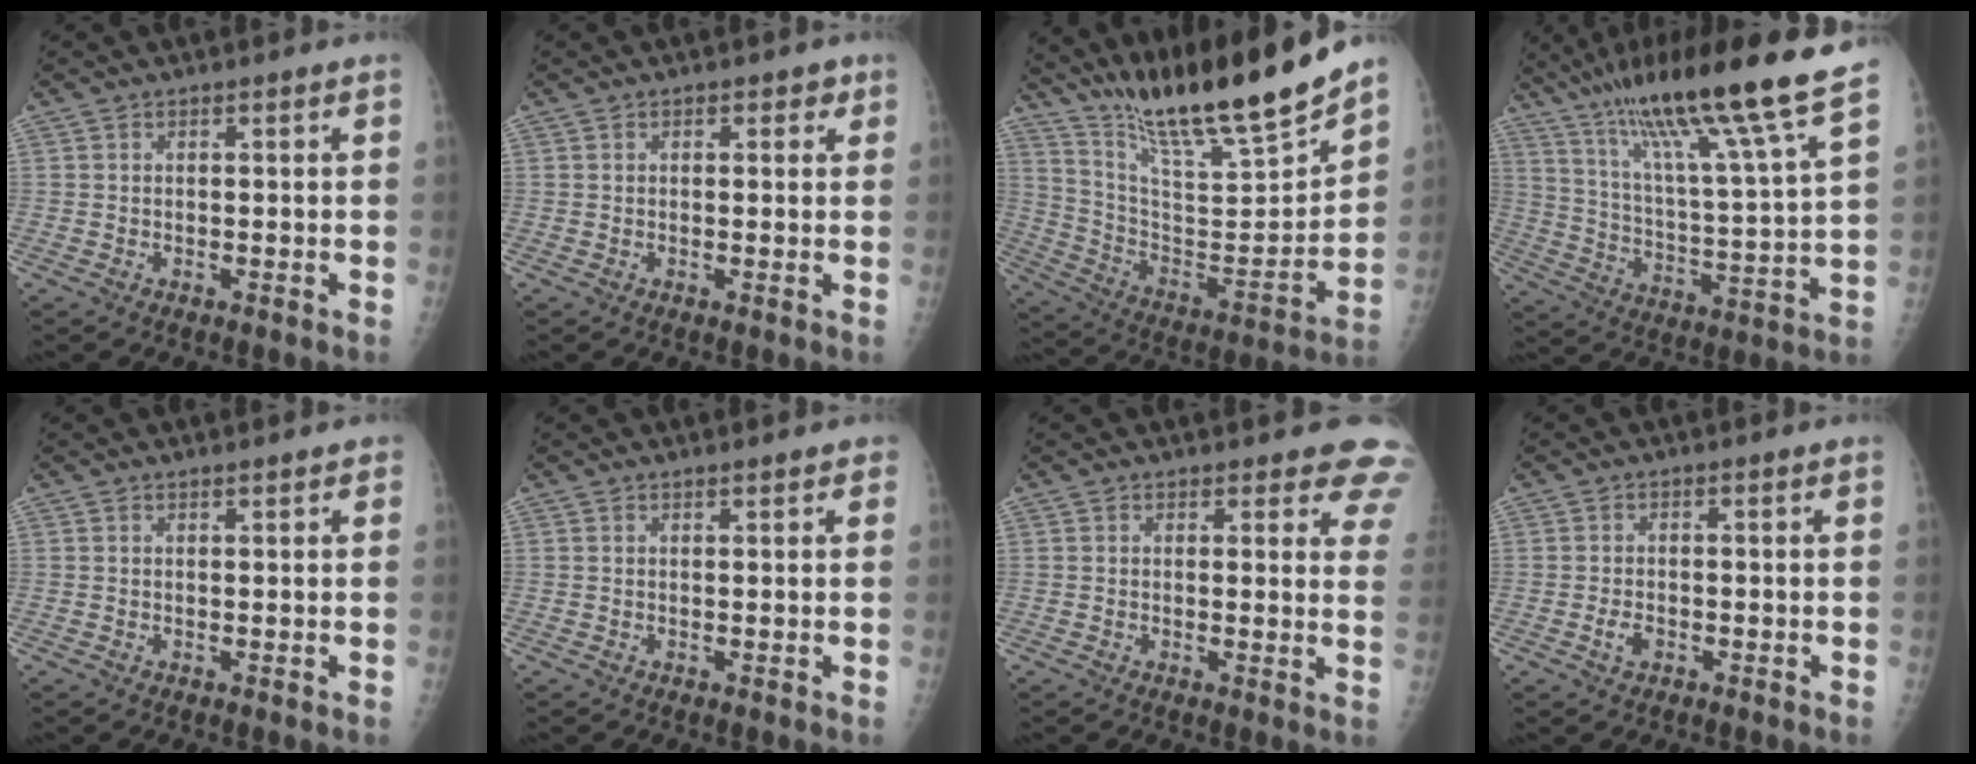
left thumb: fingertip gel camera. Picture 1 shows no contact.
{"total": 2.4, "force": [1.1, 1.5, 1.6], "torque": [-0.003, 0.000, 0.010]}
{"total": 23.3, "force": [19.8, 1.8, 12.1], "torque": [-0.183, -0.114, 0.341]}
{"total": 23.1, "force": [16.7, 0.2, 16.0], "torque": [-0.248, -0.064, 0.275]}
{"total": 0.8, "force": [0.6, 0.3, 0.5], "torque": [-0.004, -0.001, 0.006]}
{"total": 1.1, "force": [0.9, 0.4, 0.6], "torque": [-0.004, -0.002, 0.008]}
{"total": 8.2, "force": [7.2, 2.9, 2.7], "torque": [0.019, -0.033, 0.052]}
{"total": 2.2, "force": [-0.8, 1.4, 1.5], "torque": [-0.029, 0.004, -0.014]}